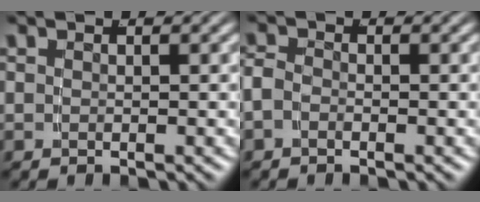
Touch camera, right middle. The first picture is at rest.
{"total": 1.7, "force": [-0.2, 1.4, 0.8], "torque": [-0.027, -0.008, -0.004]}